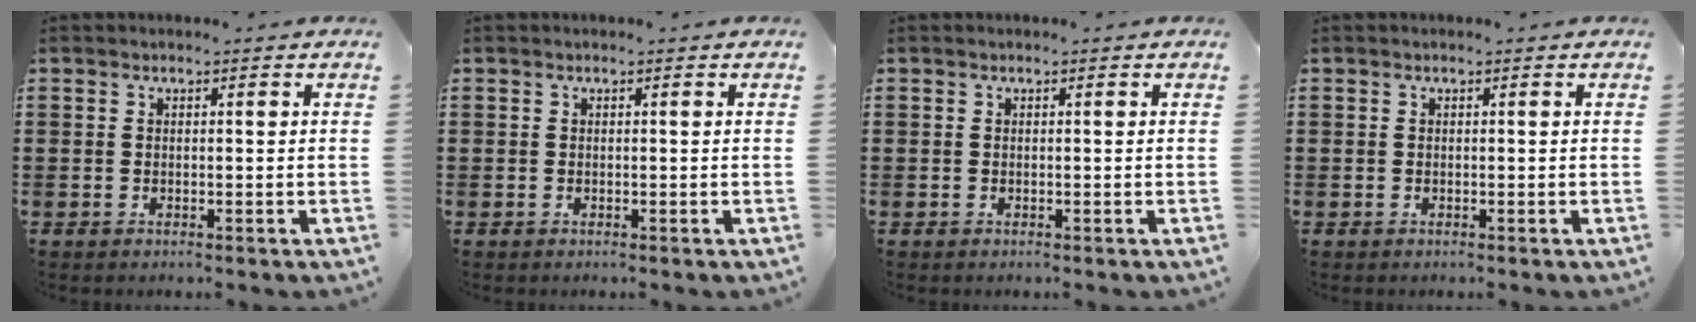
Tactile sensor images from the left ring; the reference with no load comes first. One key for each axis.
{"total": 0.0}
{"total": 0.0}
{"total": 0.0}